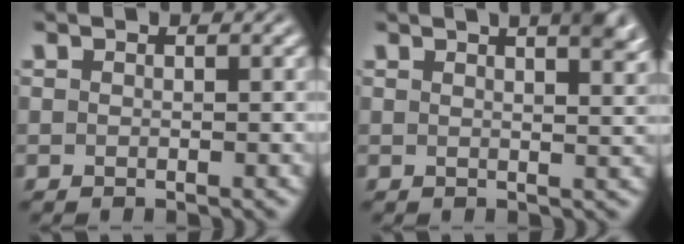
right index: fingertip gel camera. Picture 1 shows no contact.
{"total": 5.4, "force": [3.2, 0.9, 4.3], "torque": [-0.039, 0.007, 0.048]}